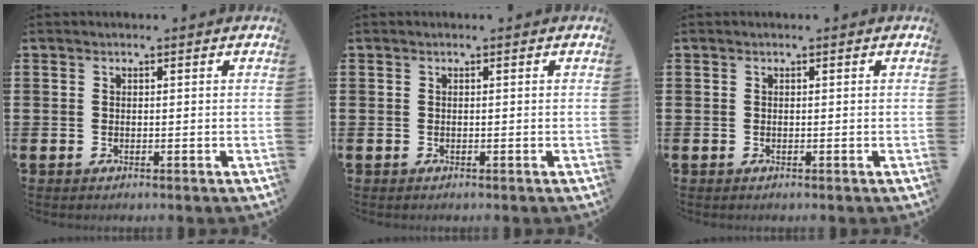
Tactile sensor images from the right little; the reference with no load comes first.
{"total": 0.0}
{"total": 0.0}